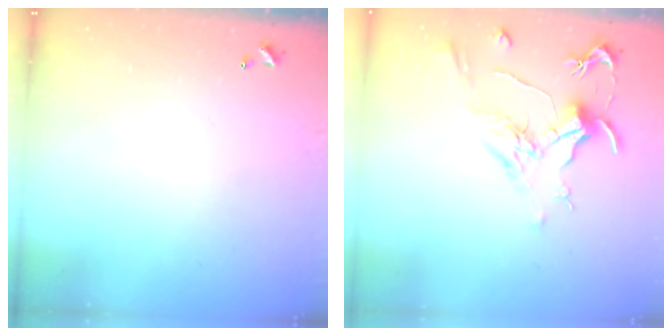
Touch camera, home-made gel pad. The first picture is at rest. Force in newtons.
{"total": 2.1, "press": 2.0, "slide": 0.8}